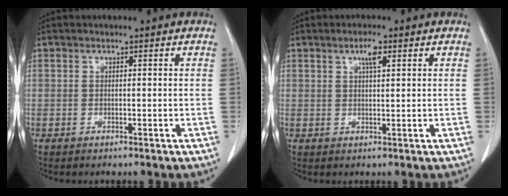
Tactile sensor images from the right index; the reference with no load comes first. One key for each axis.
{"total": 2.6, "fx": 1.3, "fy": 0.5, "fz": 2.2, "tx": -0.042, "ty": 0.002, "tz": 0.022}